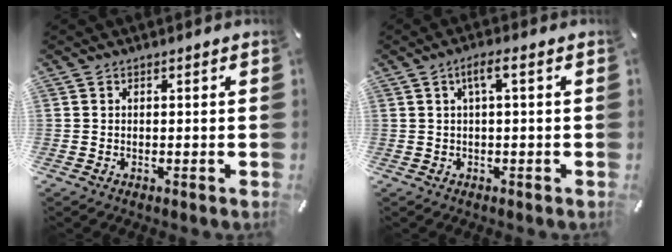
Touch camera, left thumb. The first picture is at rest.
{"total": 3.7, "force": [0.6, 0.5, 3.6], "torque": [-0.069, 0.004, 0.008]}